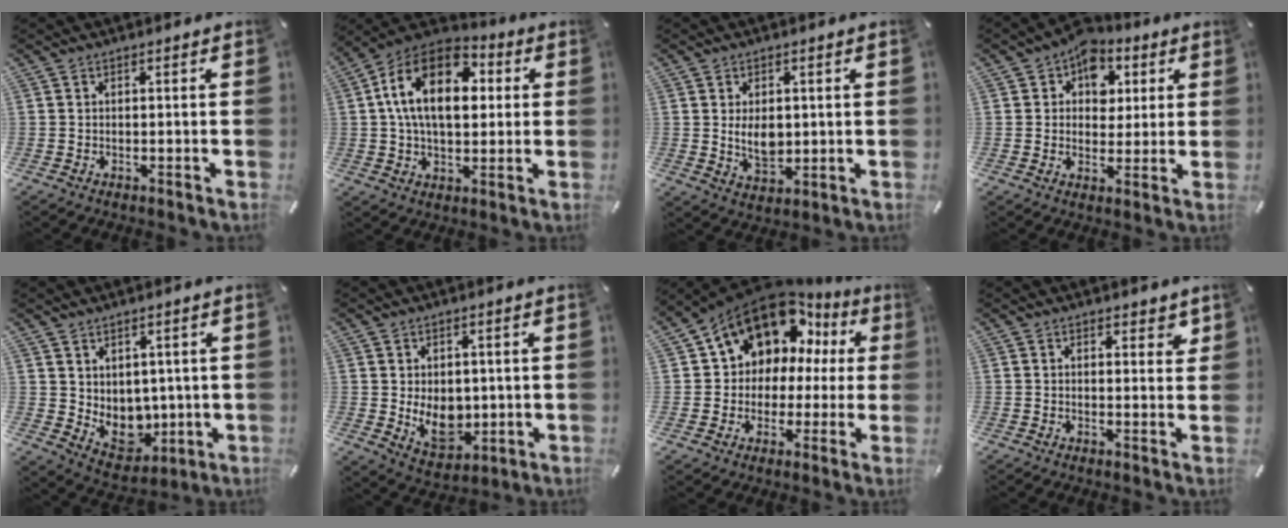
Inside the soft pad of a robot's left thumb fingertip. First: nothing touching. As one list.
[{"total": 17.8, "force": [4.1, 11.4, 13.0], "torque": [-0.253, -0.003, 0.066]}, {"total": 6.5, "force": [0.7, 4.3, 4.8], "torque": [-0.090, -0.011, 0.004]}, {"total": 8.8, "force": [3.0, 7.4, 3.7], "torque": [-0.049, -0.021, 0.050]}, {"total": 7.9, "force": [1.7, 7.2, 2.7], "torque": [-0.048, -0.034, 0.042]}, {"total": 9.0, "force": [-0.1, 7.3, 5.3], "torque": [-0.077, -0.001, 0.002]}, {"total": 13.2, "force": [7.8, 9.5, 4.9], "torque": [-0.102, -0.055, 0.145]}, {"total": 2.7, "force": [1.7, 1.7, 1.3], "torque": [-0.005, -0.004, 0.025]}]